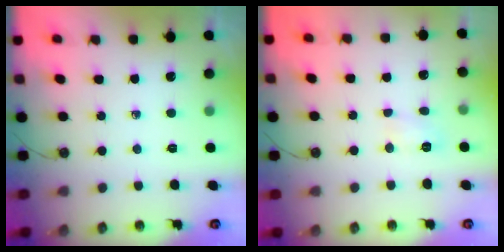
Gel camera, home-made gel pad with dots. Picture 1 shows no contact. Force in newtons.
{"total": 3.8, "press": 3.8, "slide": 0.3}